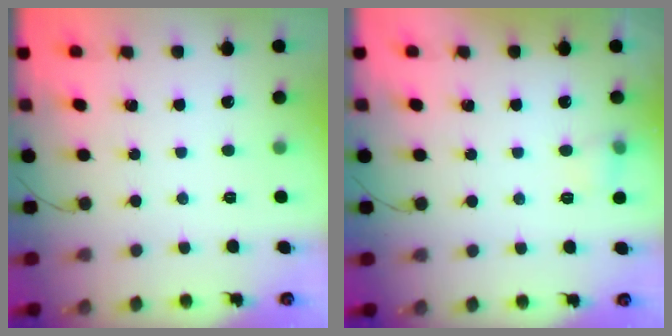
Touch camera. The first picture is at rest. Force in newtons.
{"total": 5.2, "press": 4.9, "slide": 1.5}